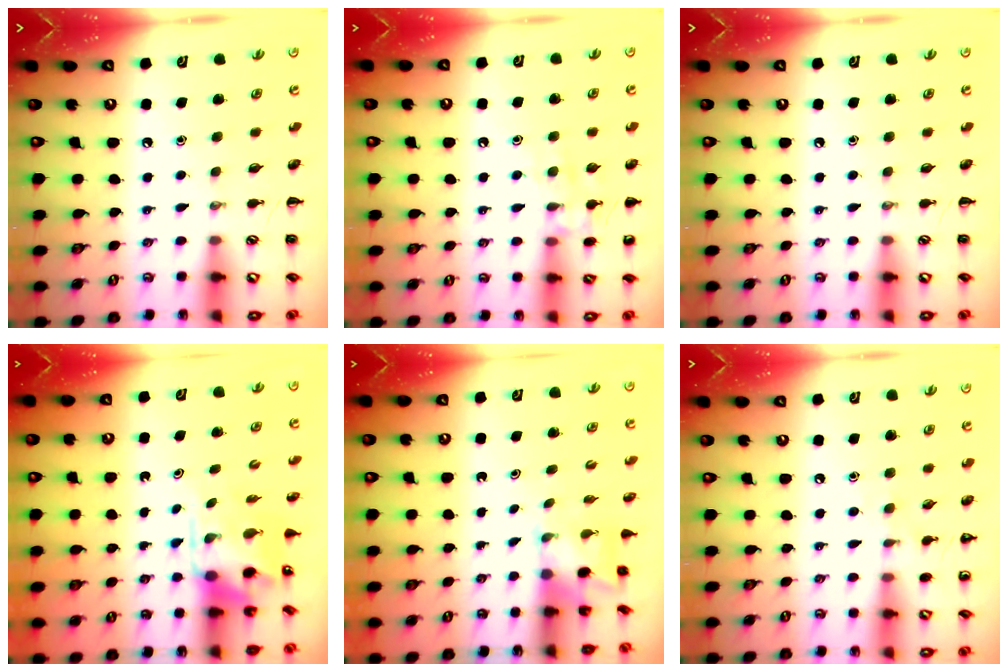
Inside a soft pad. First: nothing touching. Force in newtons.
{"total": 8.7, "press": 8.6, "slide": 0.8}
{"total": 0.0}
{"total": 4.6, "press": 4.6, "slide": 0.5}
{"total": 1.7, "press": 1.6, "slide": 0.6}
{"total": 5.5, "press": 5.3, "slide": 1.6}